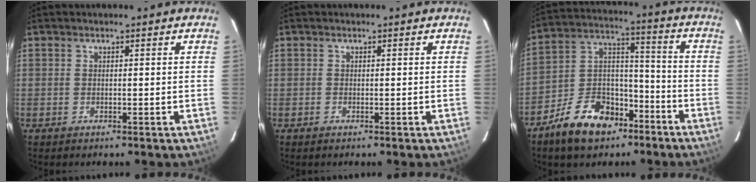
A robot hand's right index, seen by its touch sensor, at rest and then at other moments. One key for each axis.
{"total": 0.0}
{"total": 14.7, "fx": -9.3, "fy": 8.5, "fz": 7.6, "tx": -0.158, "ty": 0.041, "tz": -0.147}